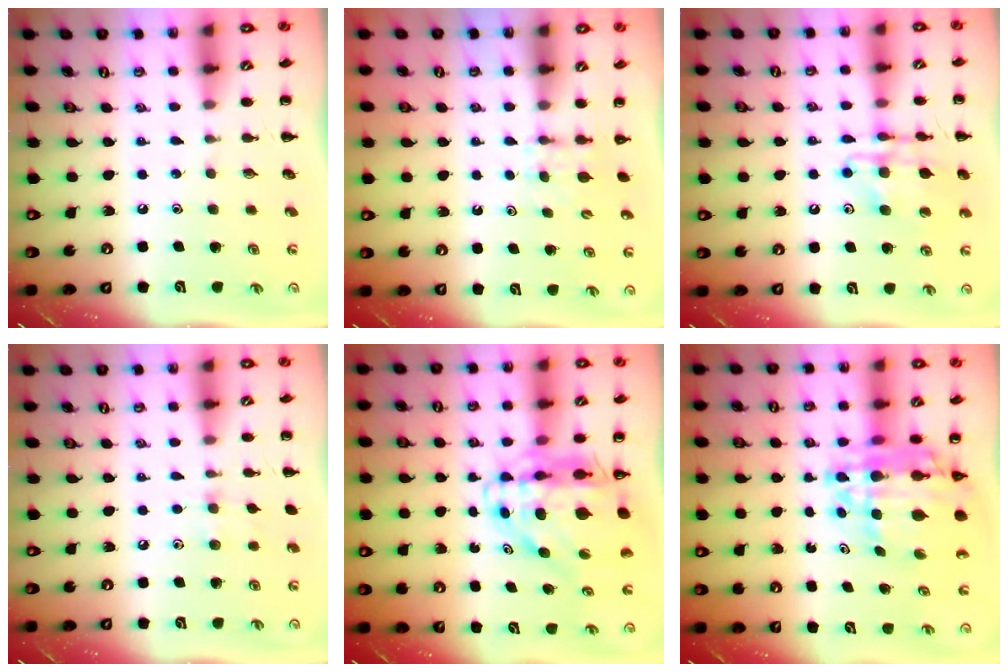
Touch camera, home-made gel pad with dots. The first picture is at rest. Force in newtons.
{"total": 3.7, "press": 3.3, "slide": 1.5}
{"total": 13.9, "press": 13.7, "slide": 2.5}
{"total": 6.6, "press": 6.3, "slide": 2.0}
{"total": 10.7, "press": 10.2, "slide": 3.4}
{"total": 14.2, "press": 13.6, "slide": 4.3}